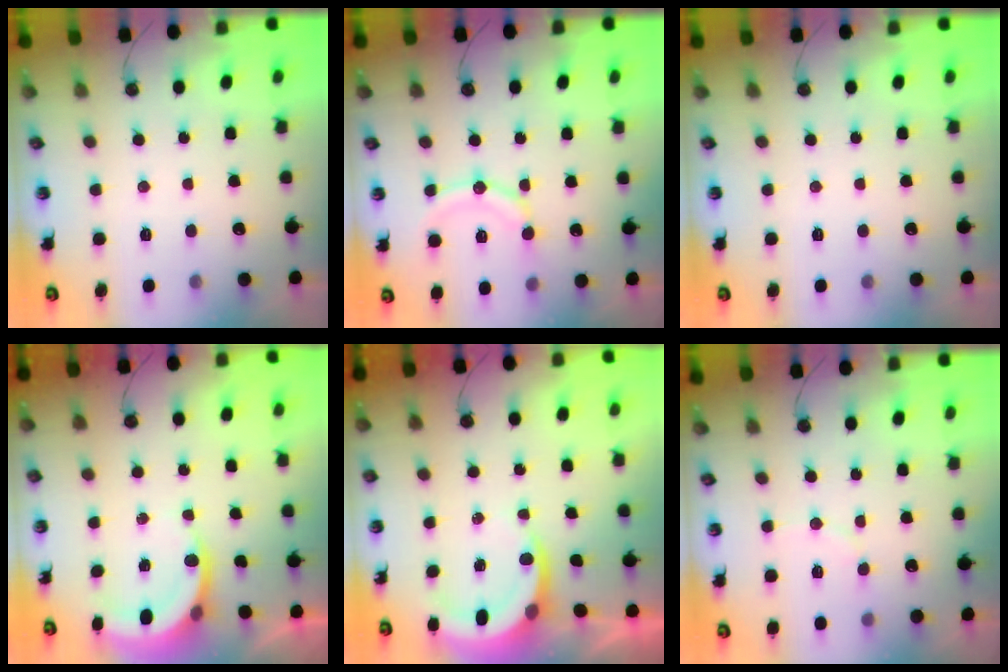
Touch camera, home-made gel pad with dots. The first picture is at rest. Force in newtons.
{"total": 13.9, "press": 13.5, "slide": 3.3}
{"total": 0.0}
{"total": 4.5, "press": 4.5, "slide": 0.5}
{"total": 4.9, "press": 4.9, "slide": 0.4}
{"total": 7.1, "press": 7.0, "slide": 1.2}